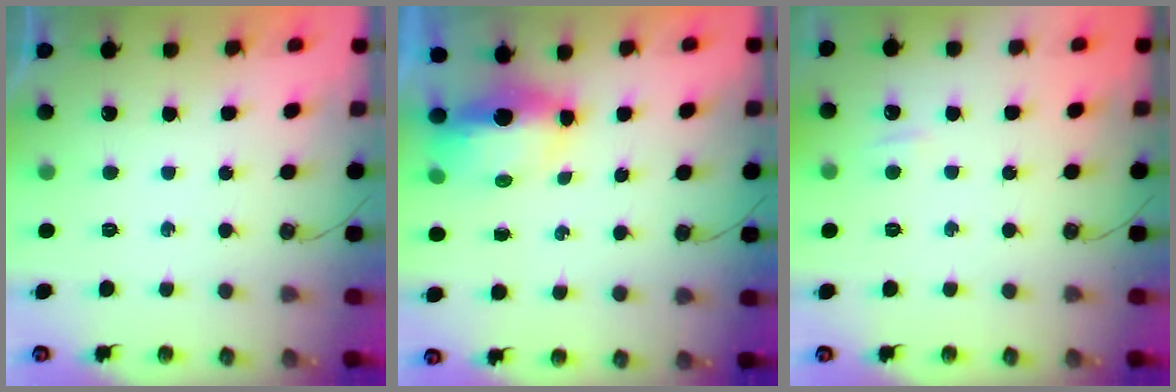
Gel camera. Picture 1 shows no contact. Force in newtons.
{"total": 5.9, "press": 5.8, "slide": 0.5}
{"total": 2.8, "press": 2.8, "slide": 0.5}